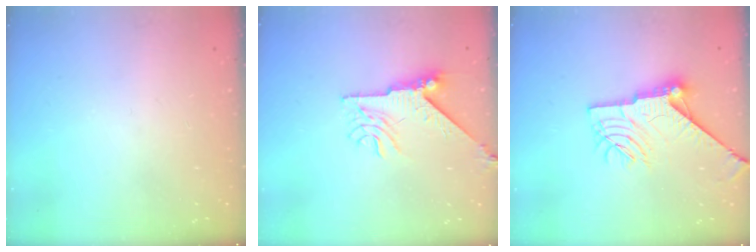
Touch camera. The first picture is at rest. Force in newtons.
{"total": 8.3, "press": 8.2, "slide": 0.8}
{"total": 14.0, "press": 13.9, "slide": 0.9}